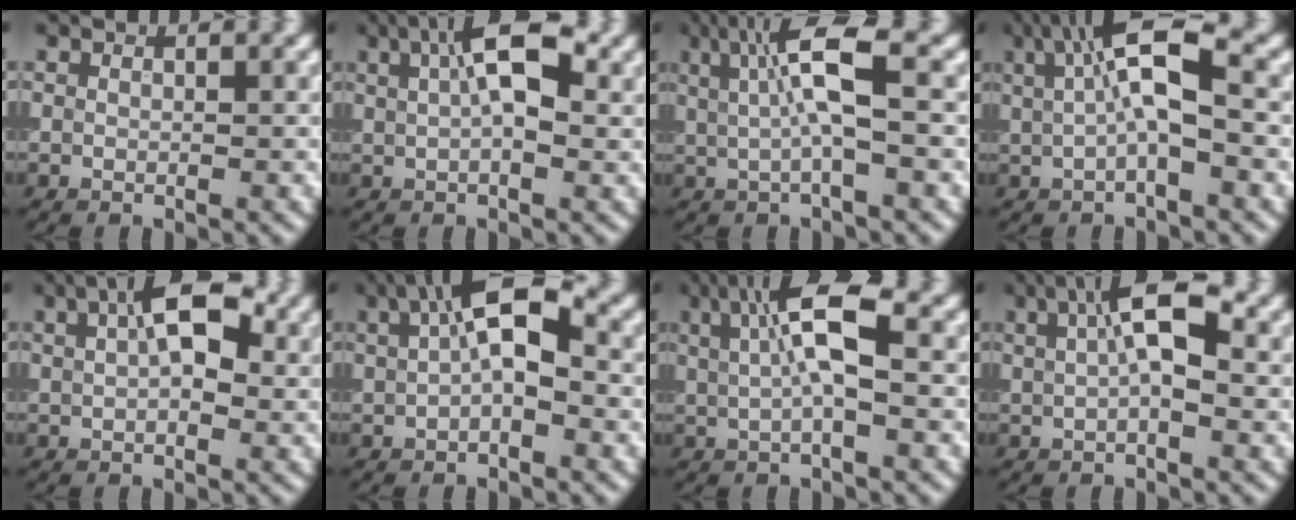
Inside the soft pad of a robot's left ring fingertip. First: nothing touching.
{"total": 6.5, "force": [2.1, 2.5, 5.6], "torque": [-0.085, 0.013, 0.025]}
{"total": 5.6, "force": [1.3, 1.1, 5.3], "torque": [-0.099, 0.006, 0.020]}
{"total": 6.4, "force": [1.3, 1.7, 6.0], "torque": [-0.101, 0.013, 0.017]}
{"total": 6.3, "force": [2.2, 3.0, 5.1], "torque": [-0.076, 0.015, 0.023]}
{"total": 6.3, "force": [1.5, 2.3, 5.7], "torque": [-0.096, 0.015, 0.016]}
{"total": 5.8, "force": [1.4, 1.6, 5.4], "torque": [-0.096, 0.007, 0.020]}
{"total": 6.0, "force": [1.7, 2.1, 5.3], "torque": [-0.083, 0.010, 0.021]}